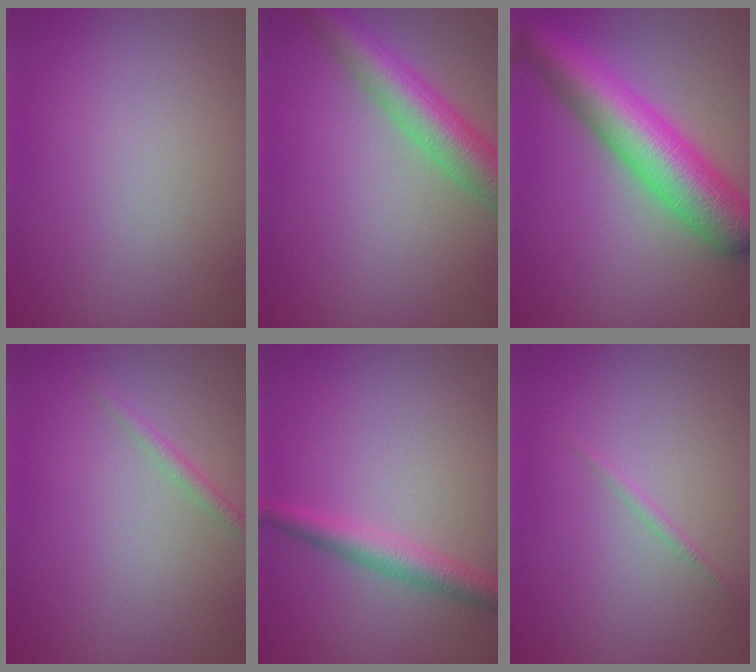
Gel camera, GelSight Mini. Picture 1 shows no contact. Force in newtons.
{"total": 6.2, "press": 6.2, "slide": 0.2}
{"total": 9.0, "press": 9.0, "slide": 0.1}
{"total": 1.2, "press": 1.2, "slide": 0.0}
{"total": 2.7, "press": 2.7, "slide": 0.1}
{"total": 0.6, "press": 0.6, "slide": 0.0}